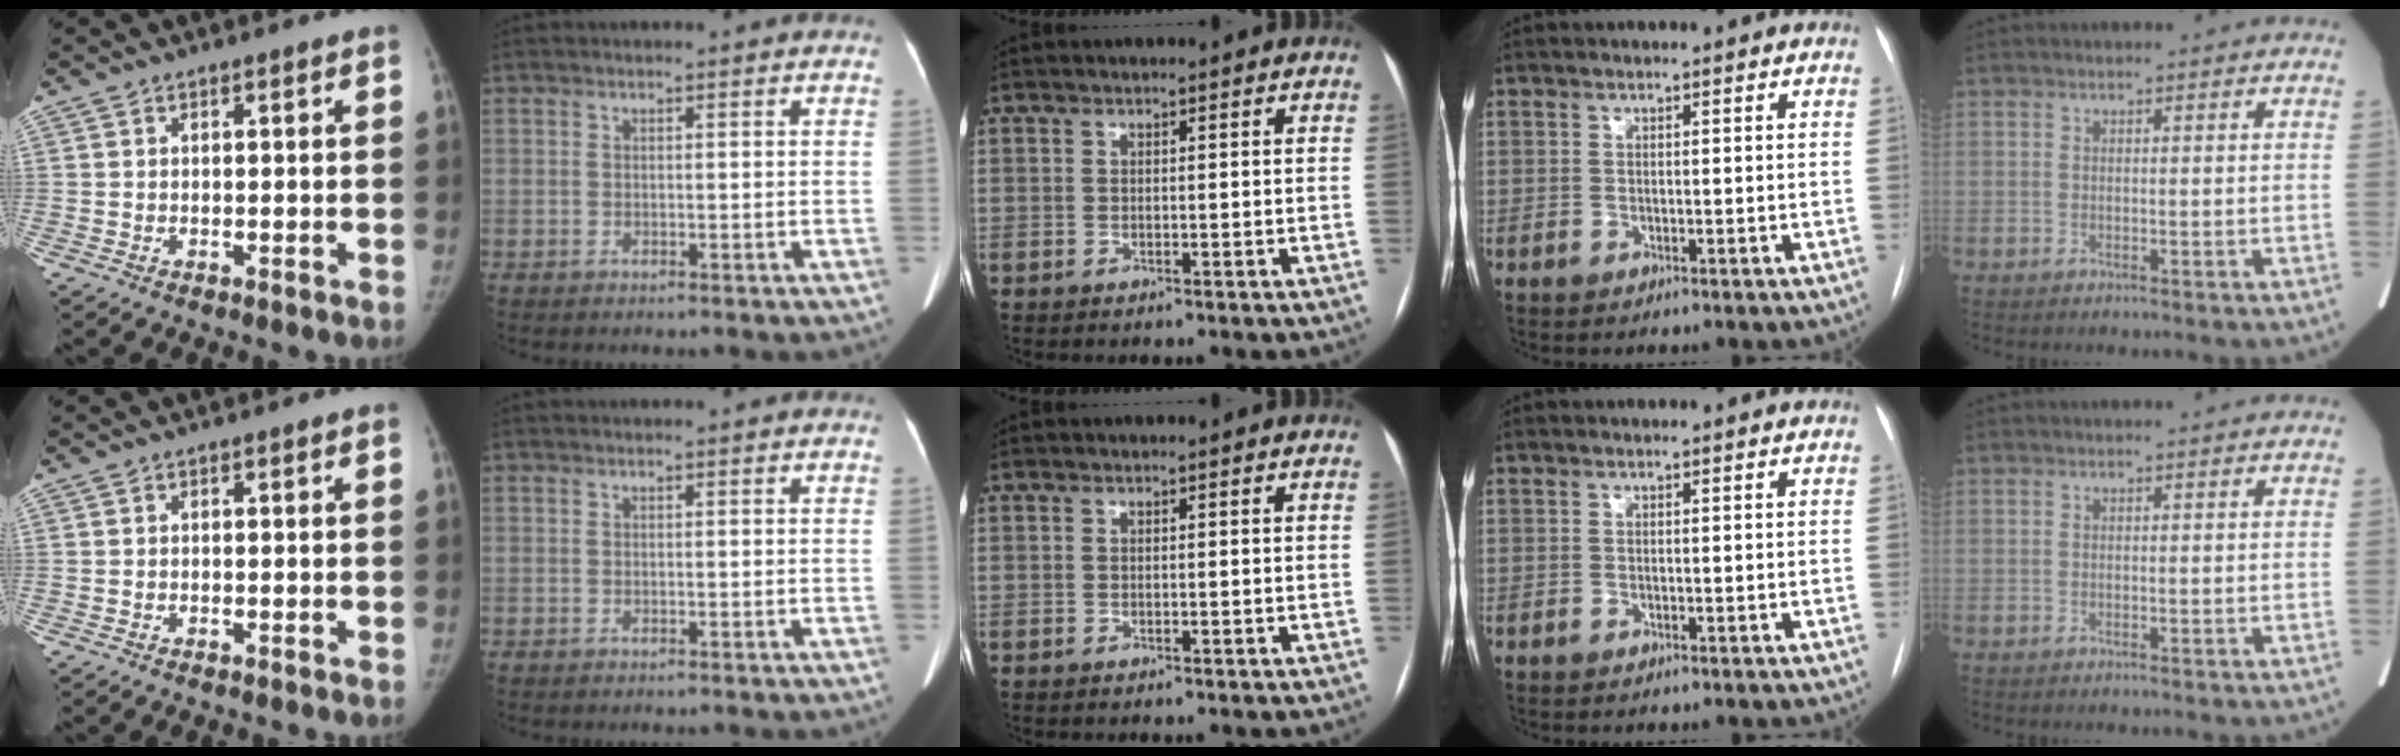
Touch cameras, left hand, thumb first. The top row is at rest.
{}